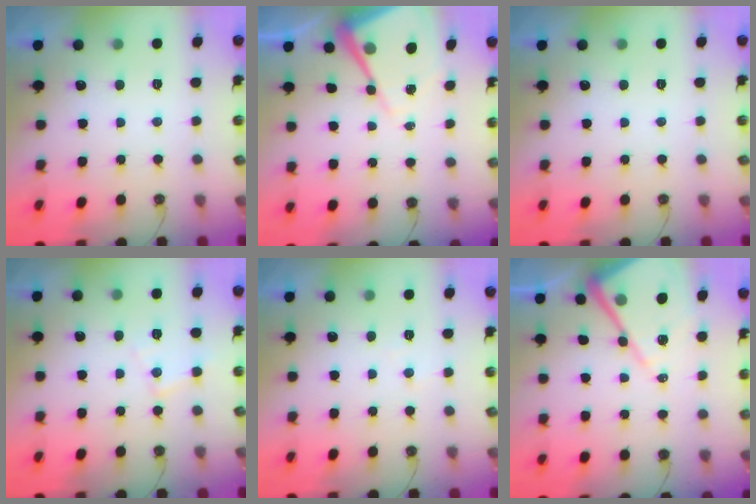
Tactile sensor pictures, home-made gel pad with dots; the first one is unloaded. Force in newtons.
{"total": 10.3, "press": 10.3, "slide": 0.9}
{"total": 0.0}
{"total": 8.7, "press": 8.7, "slide": 0.7}
{"total": 4.9, "press": 4.8, "slide": 0.7}
{"total": 13.6, "press": 13.6, "slide": 1.1}